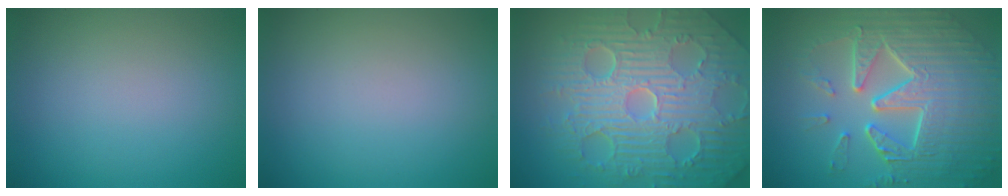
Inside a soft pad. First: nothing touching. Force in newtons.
{"total": 0.0}
{"total": 11.4, "press": 7.3, "slide": 8.8}
{"total": 9.4, "press": 6.4, "slide": 6.9}